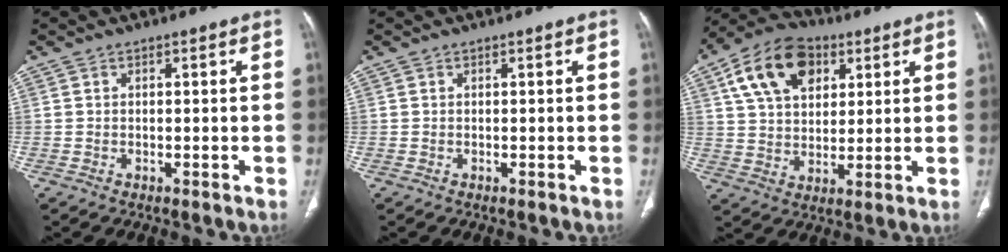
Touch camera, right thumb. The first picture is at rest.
{"total": 0.0}
{"total": 15.5, "force": [6.4, 10.1, 9.9], "torque": [-0.154, -0.001, 0.110]}